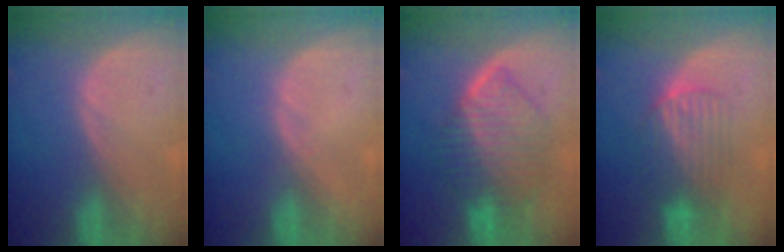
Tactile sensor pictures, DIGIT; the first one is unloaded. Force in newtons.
{"total": 0.7, "press": 0.5, "slide": 0.4}
{"total": 9.1, "press": 9.1, "slide": 0.5}
{"total": 6.3, "press": 6.2, "slide": 1.1}